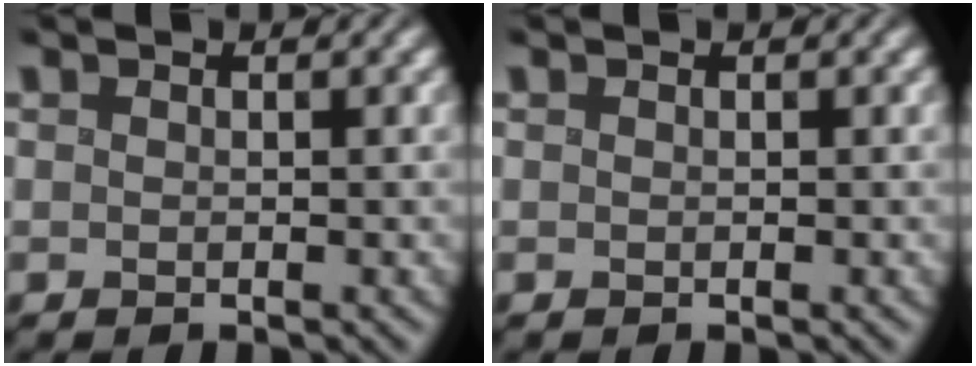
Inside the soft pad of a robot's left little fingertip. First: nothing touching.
{"total": 0.0}